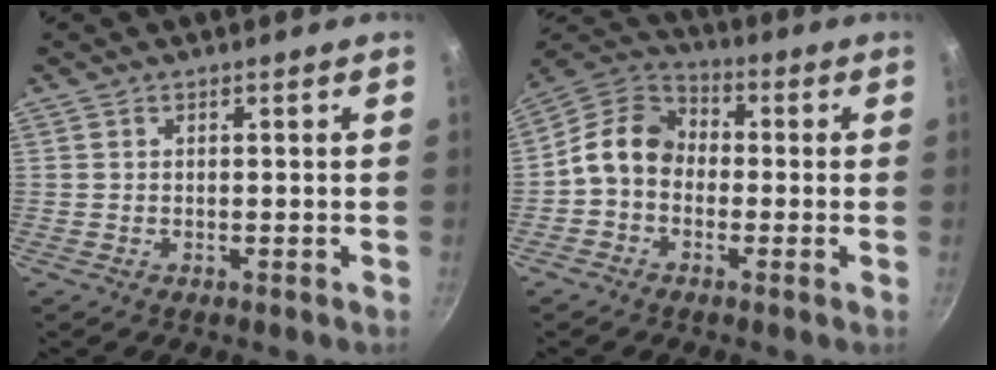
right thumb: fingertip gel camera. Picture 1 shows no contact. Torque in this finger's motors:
{"motor_torque": [1.41, 1.76, 0.80, -1.06, 0.08]}